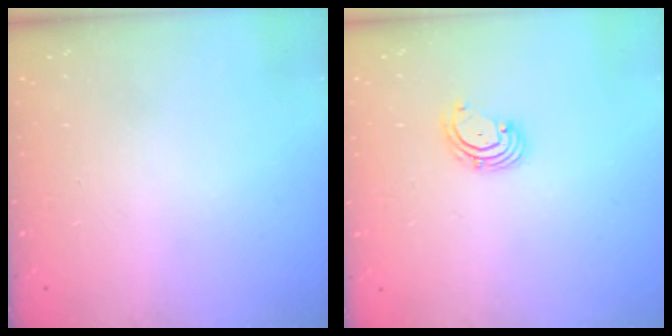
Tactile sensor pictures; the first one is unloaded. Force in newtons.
{"total": 2.7, "press": 2.7, "slide": 0.6}